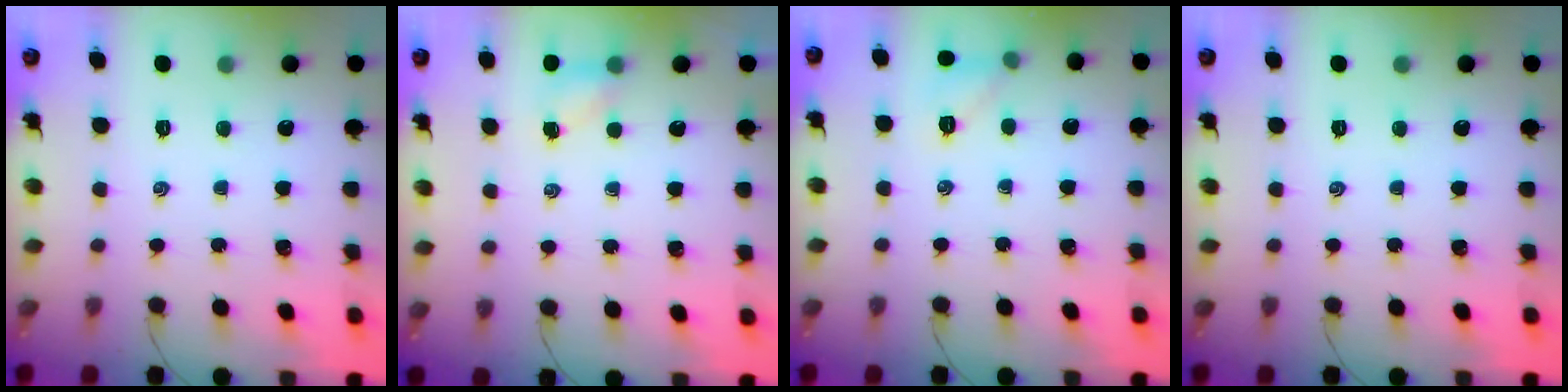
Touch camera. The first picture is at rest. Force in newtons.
{"total": 3.6, "press": 3.5, "slide": 1.1}
{"total": 7.2, "press": 7.0, "slide": 1.9}
{"total": 0.0}